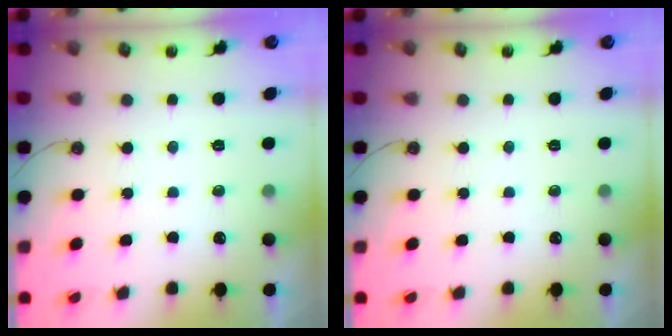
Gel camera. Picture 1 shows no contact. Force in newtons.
{"total": 0.0}